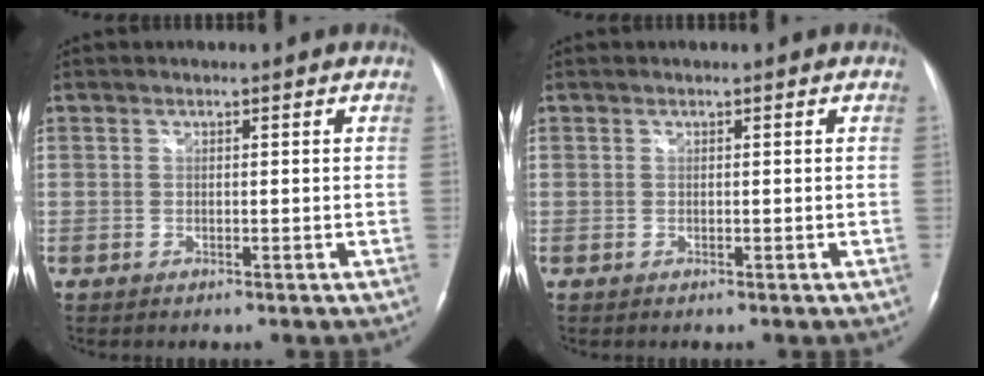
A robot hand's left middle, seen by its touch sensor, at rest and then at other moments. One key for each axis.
{"total": 0.0}